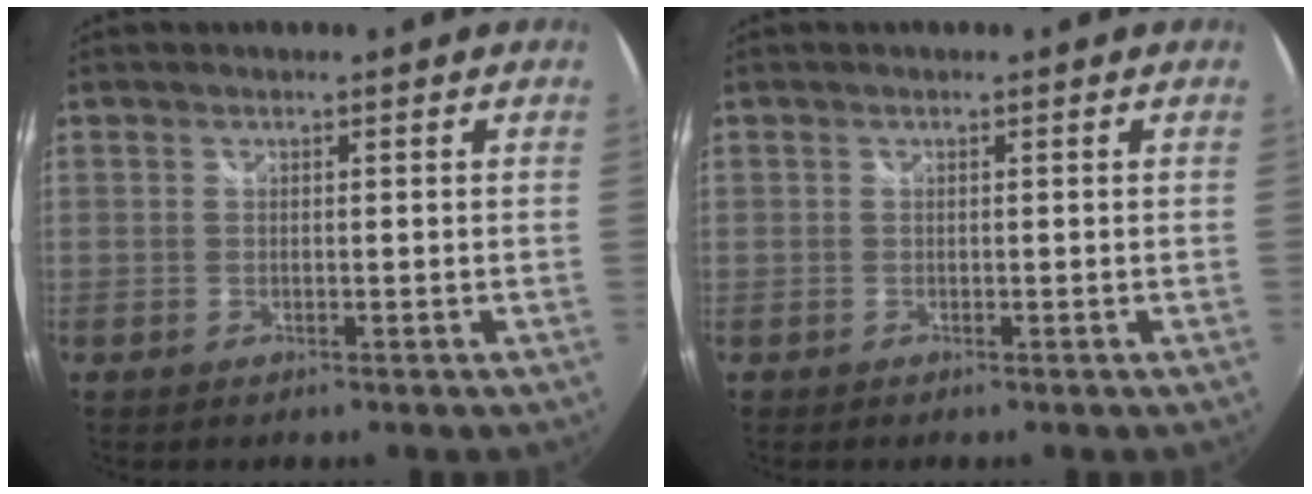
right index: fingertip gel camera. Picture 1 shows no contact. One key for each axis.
{"total": 0.9, "fx": -0.4, "fy": 0.8, "fz": -0.1, "tx": -0.002, "ty": 0.001, "tz": -0.006}